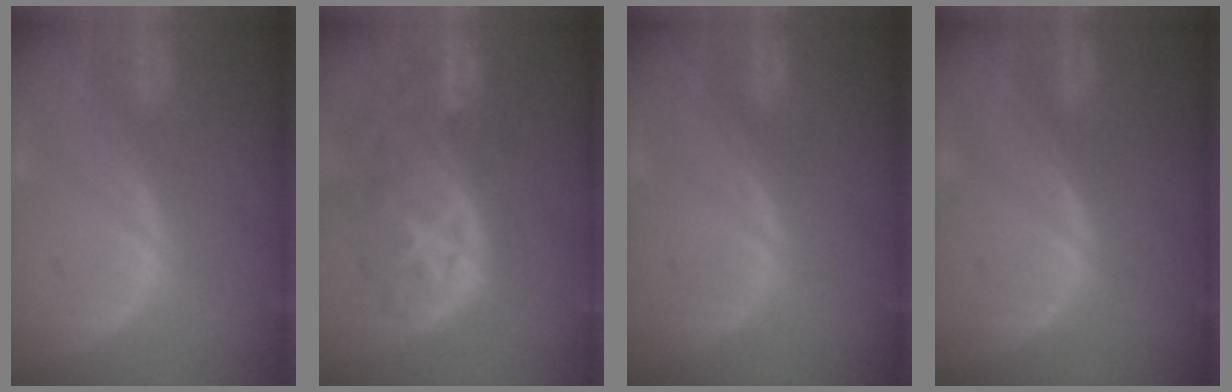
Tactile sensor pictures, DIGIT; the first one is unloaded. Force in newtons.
{"total": 11.0, "press": 9.7, "slide": 5.1}
{"total": 0.0}
{"total": 0.0}